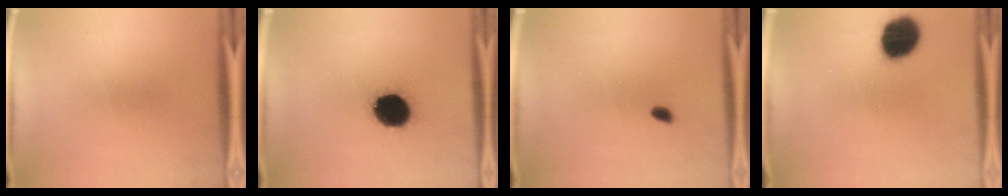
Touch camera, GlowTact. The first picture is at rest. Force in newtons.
{"total": 14.7}
{"total": 1.3}
{"total": 13.2}